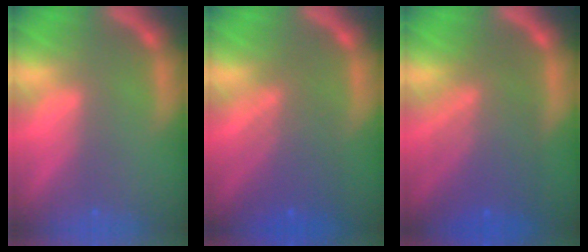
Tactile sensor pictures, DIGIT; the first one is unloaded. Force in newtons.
{"total": 5.6}
{"total": 8.0}